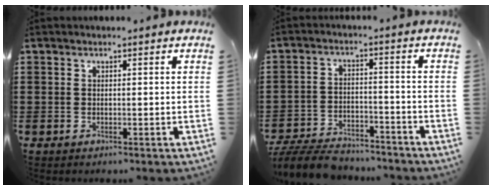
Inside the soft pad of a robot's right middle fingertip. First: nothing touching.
{"total": 7.2, "force": [-6.8, 1.5, 1.7], "torque": [-0.037, 0.011, -0.133]}